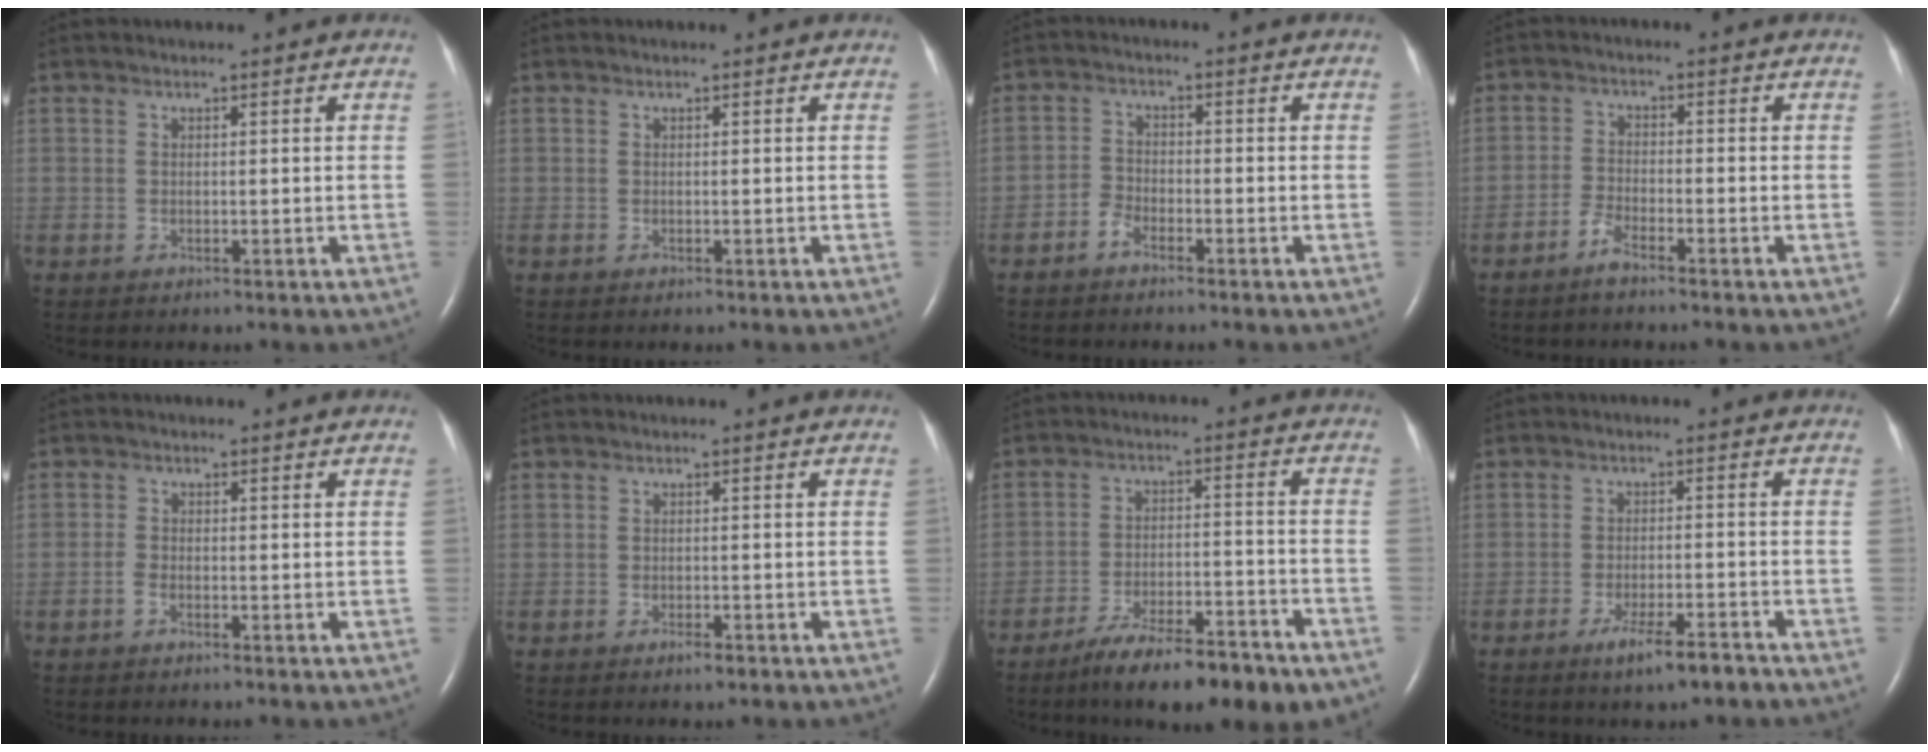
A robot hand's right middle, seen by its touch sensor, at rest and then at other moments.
{"total": 0.0}
{"total": 2.4, "force": [-1.9, 1.0, 0.9], "torque": [-0.023, 0.002, -0.039]}
{"total": 3.0, "force": [-2.5, 0.3, 1.6], "torque": [-0.042, -0.003, -0.054]}
{"total": 1.2, "force": [-0.8, 0.5, 0.8], "torque": [-0.020, 0.001, -0.016]}
{"total": 1.2, "force": [-0.9, 0.3, 0.9], "torque": [-0.018, -0.002, -0.012]}
{"total": 13.6, "force": [-10.2, 2.7, 8.5], "torque": [-0.127, -0.008, -0.161]}
{"total": 5.5, "force": [-3.9, 0.5, 3.8], "torque": [-0.071, -0.008, -0.065]}